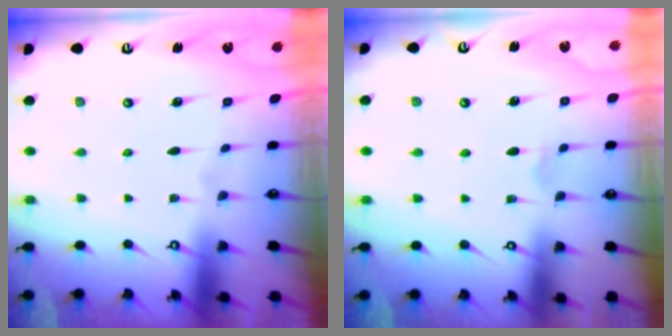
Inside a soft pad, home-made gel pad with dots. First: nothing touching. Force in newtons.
{"total": 3.9, "press": 3.9, "slide": 0.4}